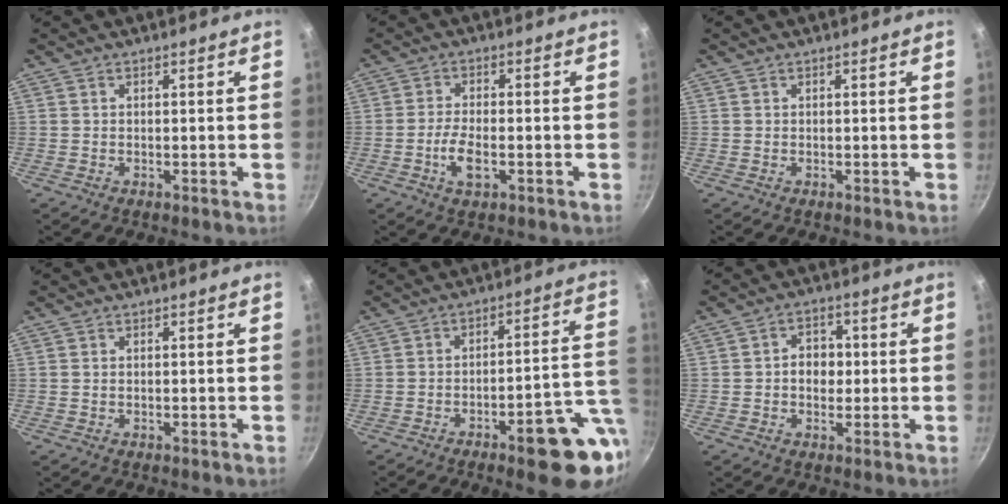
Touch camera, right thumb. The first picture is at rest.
{"total": 5.2, "force": [-1.6, 2.2, 4.4], "torque": [-0.089, 0.008, -0.032]}
{"total": 0.0}
{"total": 0.0}
{"total": 14.1, "force": [-5.5, 4.0, 12.4], "torque": [-0.122, 0.037, -0.071]}
{"total": 5.4, "force": [0.0, 4.3, 3.3], "torque": [-0.019, 0.010, -0.005]}